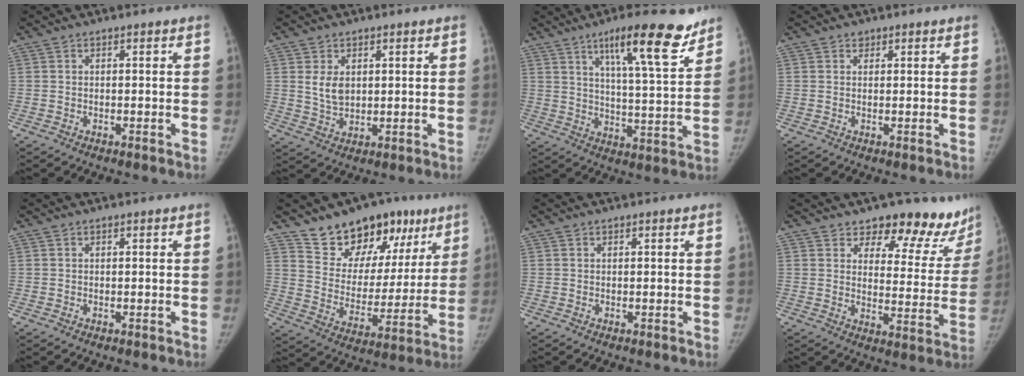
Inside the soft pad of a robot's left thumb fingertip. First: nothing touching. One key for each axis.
{"total": 4.9, "fx": 1.4, "fy": 3.4, "fz": 3.2, "tx": -0.043, "ty": -0.015, "tz": 0.034}
{"total": 15.8, "fx": 10.3, "fy": 3.2, "fz": 11.6, "tx": -0.153, "ty": -0.054, "tz": 0.161}
{"total": 1.0, "fx": 0.7, "fy": 0.7, "fz": 0.2, "tx": 0.006, "ty": -0.004, "tz": 0.008}
{"total": 0.0}
{"total": 19.5, "fx": 12.9, "fy": 11.7, "fz": 8.6, "tx": -0.067, "ty": -0.054, "tz": 0.205}
{"total": 0.0}
{"total": 20.4, "fx": 16.8, "fy": 8.3, "fz": 8.2, "tx": -0.053, "ty": -0.115, "tz": 0.214}